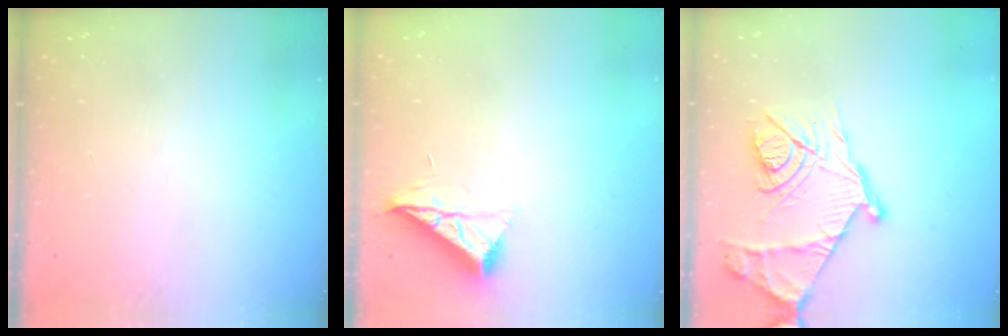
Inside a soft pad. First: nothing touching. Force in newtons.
{"total": 7.7, "press": 7.7, "slide": 0.3}
{"total": 18.9, "press": 18.8, "slide": 1.6}